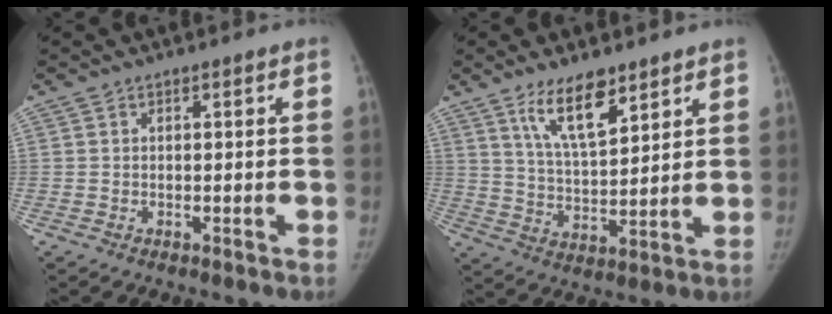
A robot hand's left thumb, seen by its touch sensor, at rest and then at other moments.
{"total": 9.8, "force": [6.4, 3.3, 6.7], "torque": [-0.101, -0.043, 0.123]}